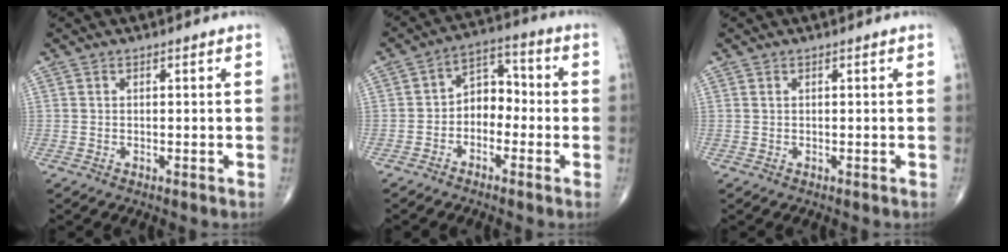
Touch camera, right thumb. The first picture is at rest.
{"total": 6.9, "force": [-1.5, 5.0, 4.5], "torque": [-0.042, 0.038, -0.043]}
{"total": 0.0}